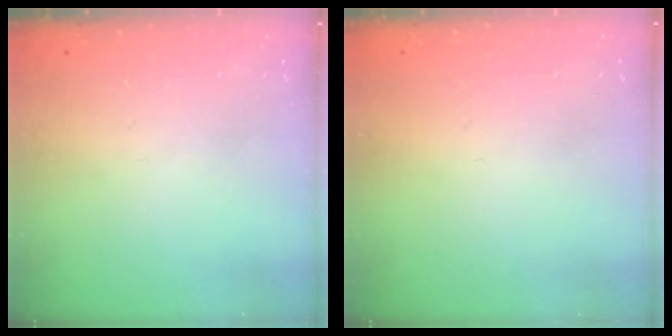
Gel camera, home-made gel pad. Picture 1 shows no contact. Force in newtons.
{"total": 0.9, "press": 0.9, "slide": 0.1}